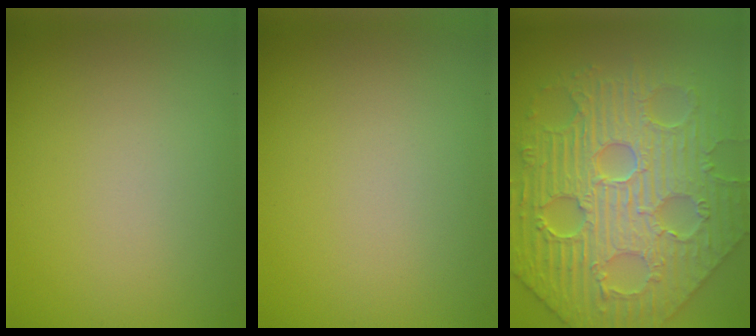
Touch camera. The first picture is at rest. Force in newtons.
{"total": 0.0}
{"total": 10.1, "press": 7.9, "slide": 6.2}